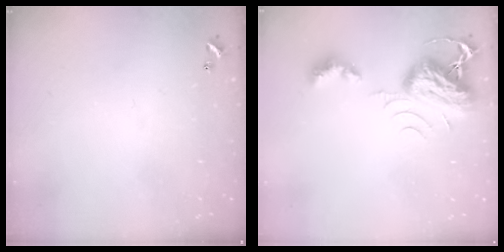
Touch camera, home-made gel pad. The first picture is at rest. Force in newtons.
{"total": 7.6, "press": 7.5, "slide": 1.2}